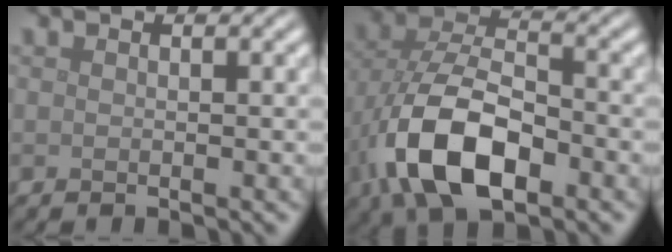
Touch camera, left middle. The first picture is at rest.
{"total": 10.6, "force": [-3.9, 5.7, 8.0], "torque": [-0.178, -0.010, -0.076]}